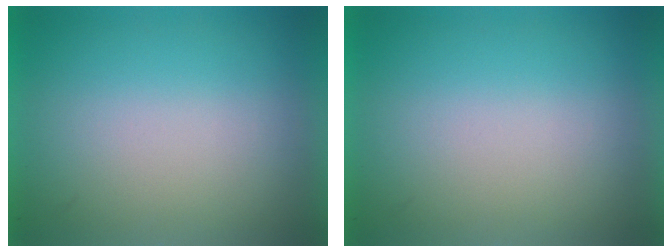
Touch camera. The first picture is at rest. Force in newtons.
{"total": 0.0}